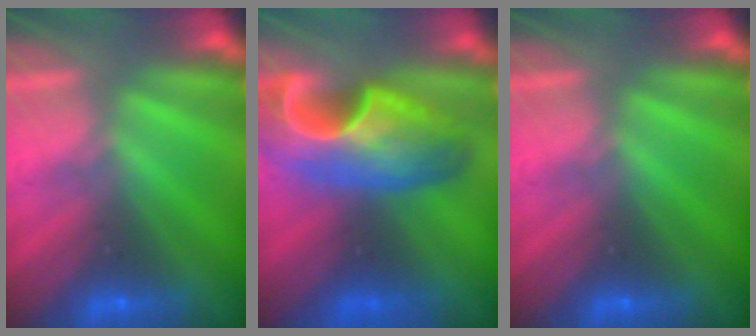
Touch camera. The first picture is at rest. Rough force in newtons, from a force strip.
{"total": 7.6}
{"total": 0.0}